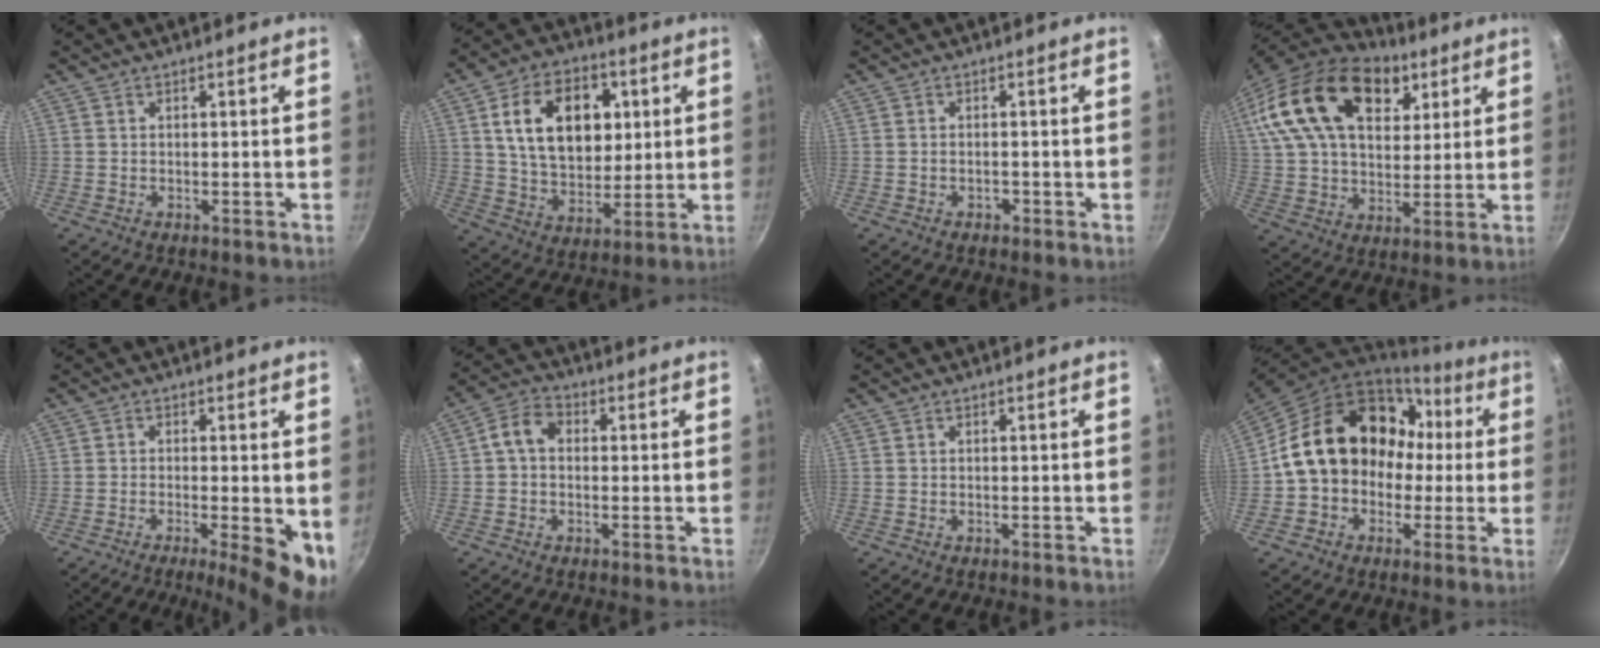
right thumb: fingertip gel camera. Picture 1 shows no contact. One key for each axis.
{"total": 19.0, "fx": 4.9, "fy": 13.0, "fz": 12.9, "tx": -0.178, "ty": -0.005, "tz": 0.082}
{"total": 1.1, "fx": -0.6, "fy": 0.7, "fz": 0.6, "tx": -0.009, "ty": 0.005, "tz": -0.008}
{"total": 27.1, "fx": 12.4, "fy": 16.2, "fz": 17.8, "tx": -0.305, "ty": -0.004, "tz": 0.212}
{"total": 9.2, "fx": -2.5, "fy": 2.3, "fz": 8.6, "tx": -0.112, "ty": -0.002, "tz": -0.033}
{"total": 5.6, "fx": 0.5, "fy": 4.0, "fz": 3.9, "tx": -0.071, "ty": 0.021, "tz": -0.006}
{"total": 0.0}
{"total": 19.5, "fx": 1.0, "fy": 15.7, "fz": 11.5, "tx": -0.160, "ty": 0.069, "tz": 0.018}